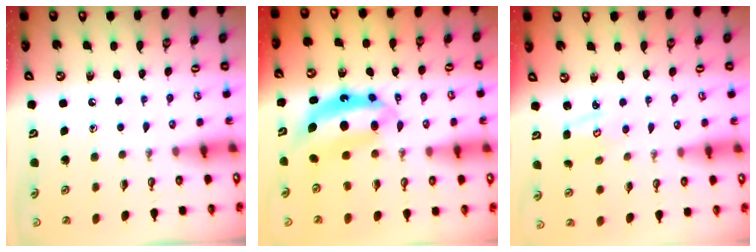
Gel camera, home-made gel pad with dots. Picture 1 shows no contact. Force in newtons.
{"total": 8.0, "press": 8.0, "slide": 0.6}
{"total": 2.6, "press": 2.5, "slide": 0.3}